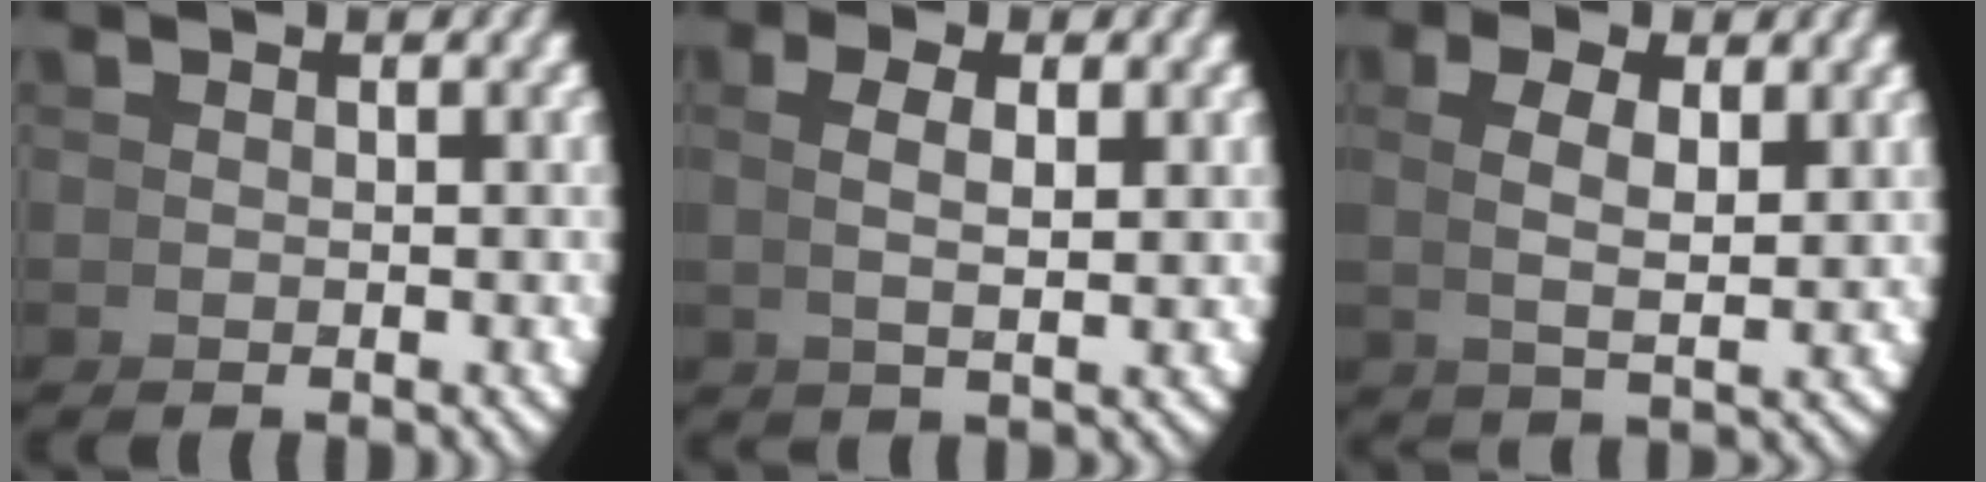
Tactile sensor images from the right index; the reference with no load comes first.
{"total": 2.4, "force": [1.3, -0.5, 2.0], "torque": [-0.035, 0.002, 0.032]}
{"total": 3.3, "force": [1.7, 0.4, 2.8], "torque": [-0.045, 0.002, 0.037]}